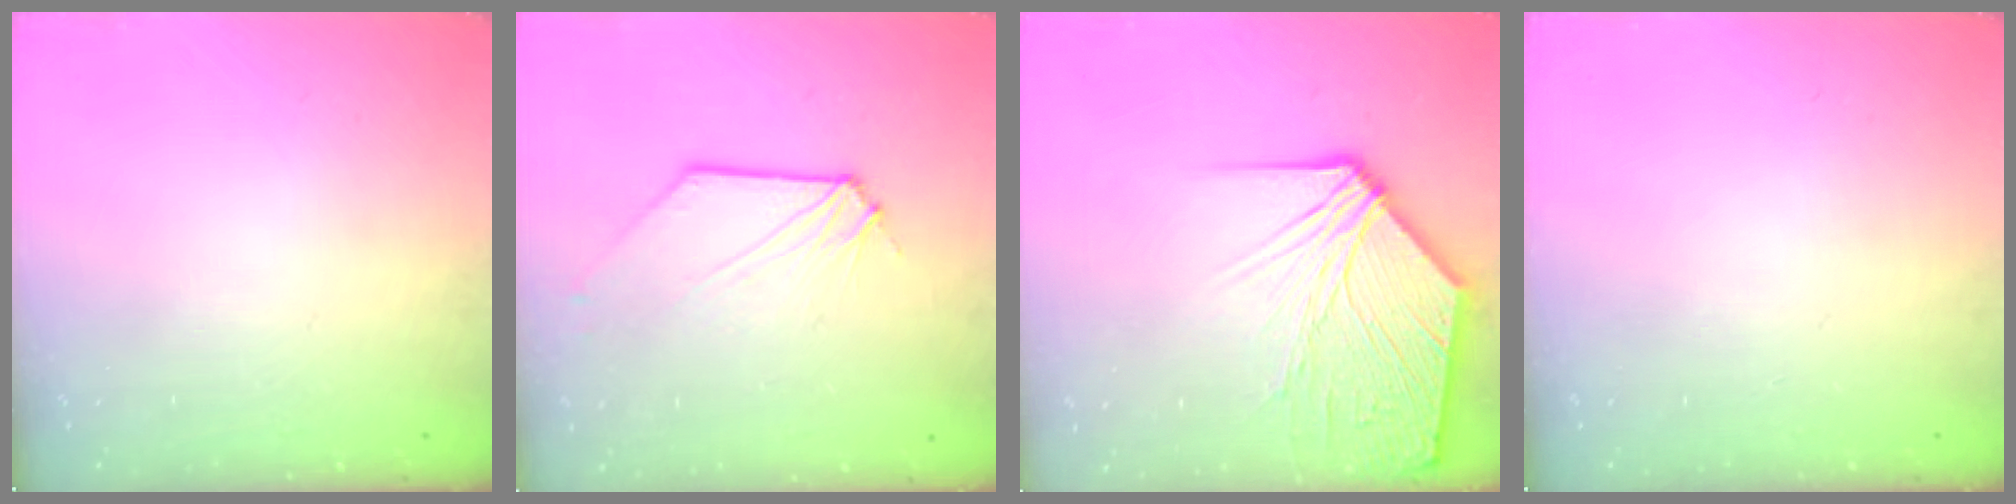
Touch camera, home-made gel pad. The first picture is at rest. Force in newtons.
{"total": 1.1, "press": 1.1, "slide": 0.1}
{"total": 14.5, "press": 14.4, "slide": 1.9}
{"total": 0.0}